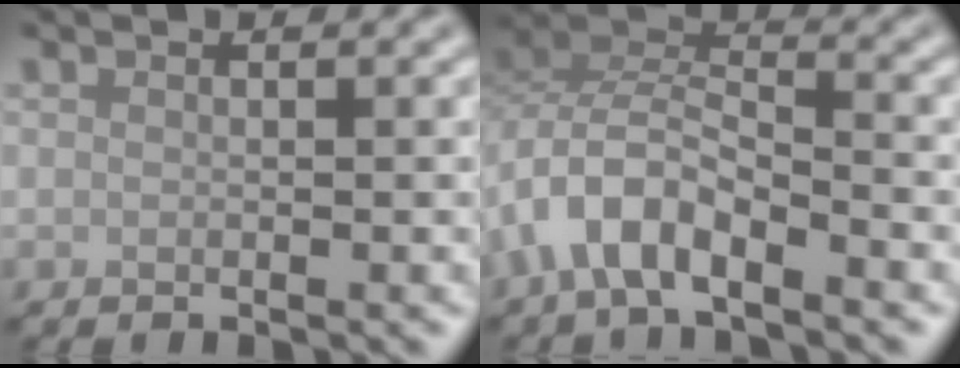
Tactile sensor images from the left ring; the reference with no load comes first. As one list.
[{"total": 5.5, "force": [-3.4, 2.2, 3.6], "torque": [-0.064, 0.009, -0.075]}]